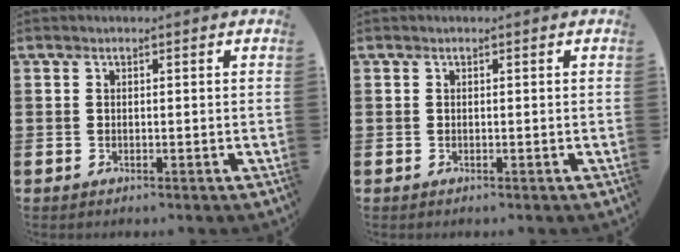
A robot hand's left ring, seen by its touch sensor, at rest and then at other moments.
{"total": 0.0}